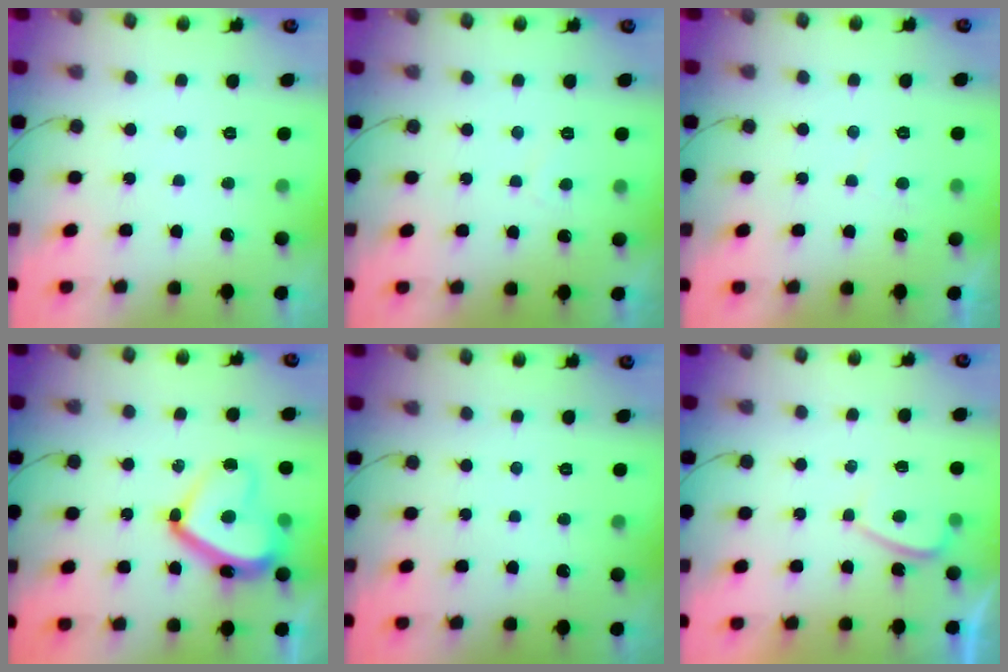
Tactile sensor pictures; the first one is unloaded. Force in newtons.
{"total": 2.1, "press": 2.0, "slide": 0.6}
{"total": 1.3, "press": 1.2, "slide": 0.5}
{"total": 16.4, "press": 16.4, "slide": 1.4}
{"total": 0.0}
{"total": 1.9, "press": 1.8, "slide": 0.7}